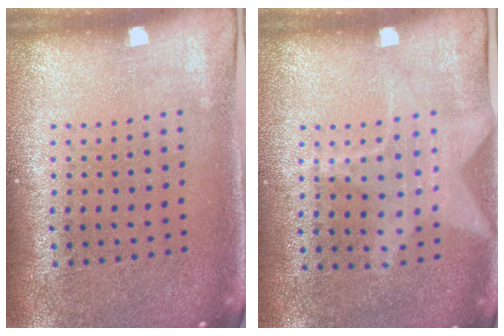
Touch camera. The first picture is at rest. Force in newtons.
{"total": 1.2, "press": 1.2, "slide": 0.2}